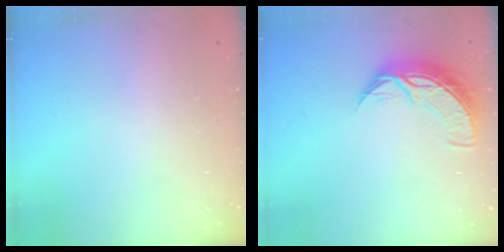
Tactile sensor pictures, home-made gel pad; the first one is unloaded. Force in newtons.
{"total": 9.0, "press": 9.0, "slide": 0.6}